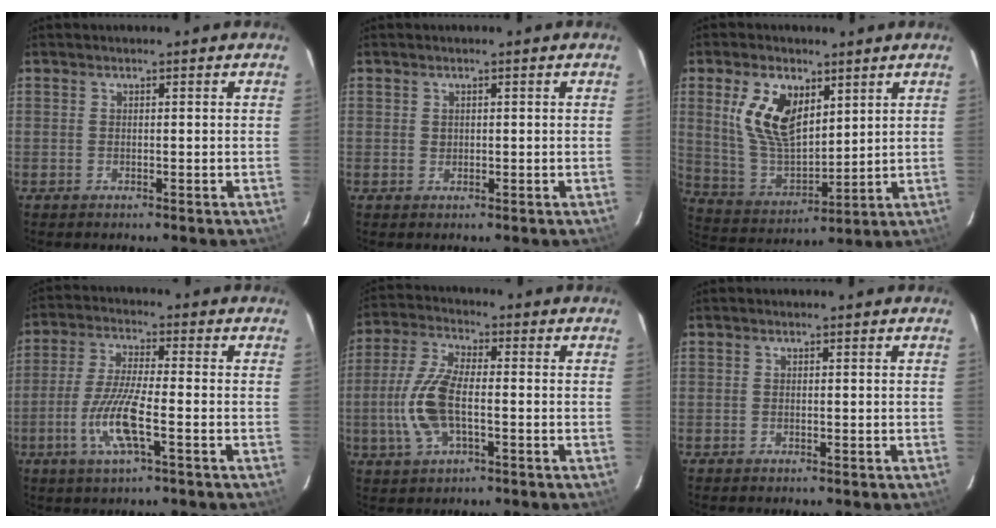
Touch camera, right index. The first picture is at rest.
{"total": 0.8, "force": [0.3, 0.7, 0.2], "torque": [0.000, 0.003, 0.005]}
{"total": 13.2, "force": [5.4, 7.1, 9.8], "torque": [-0.195, 0.009, 0.120]}
{"total": 9.7, "force": [-3.4, 1.2, 9.0], "torque": [-0.188, -0.007, -0.067]}
{"total": 11.0, "force": [-2.1, 4.6, 9.7], "torque": [-0.217, 0.005, -0.044]}
{"total": 0.0}